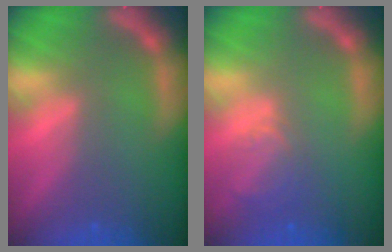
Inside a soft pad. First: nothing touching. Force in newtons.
{"total": 2.9}